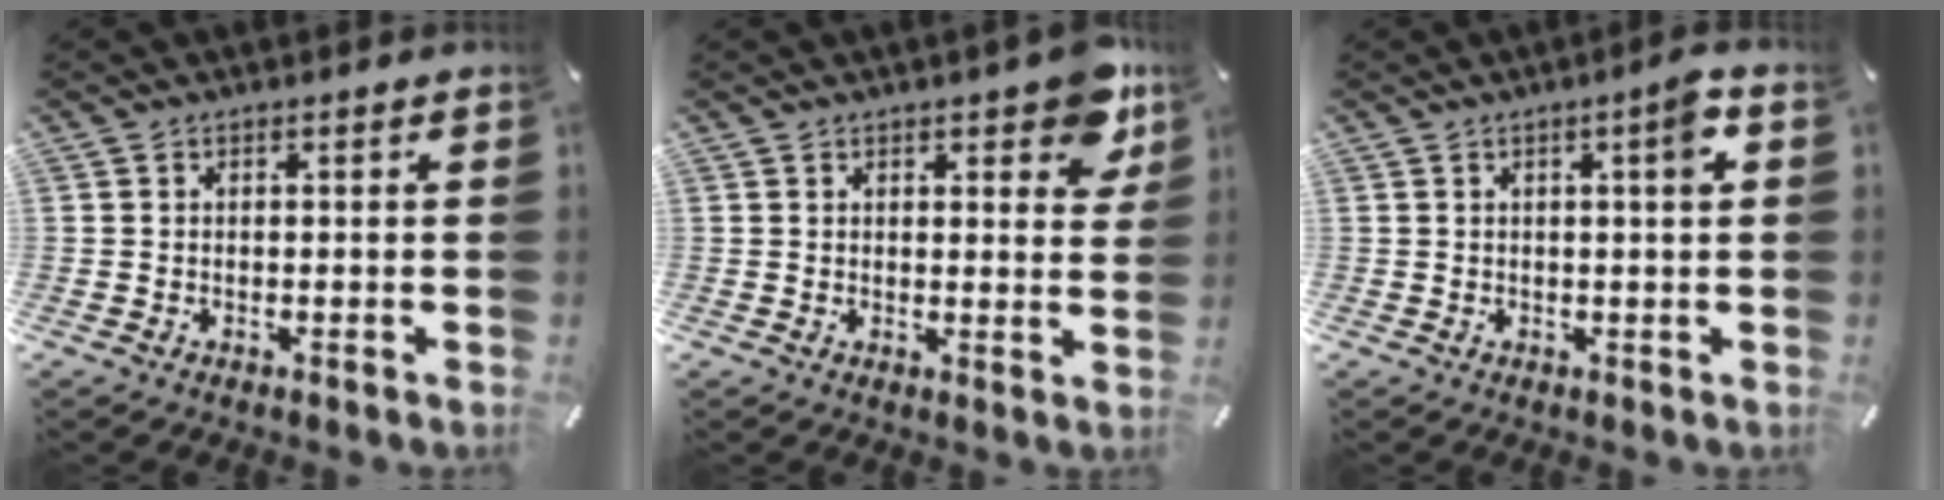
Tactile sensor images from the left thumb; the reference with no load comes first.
{"total": 7.2, "force": [4.7, 3.1, 4.5], "torque": [-0.043, -0.029, 0.076]}
{"total": 4.5, "force": [1.3, 0.4, 4.3], "torque": [-0.059, -0.008, 0.013]}